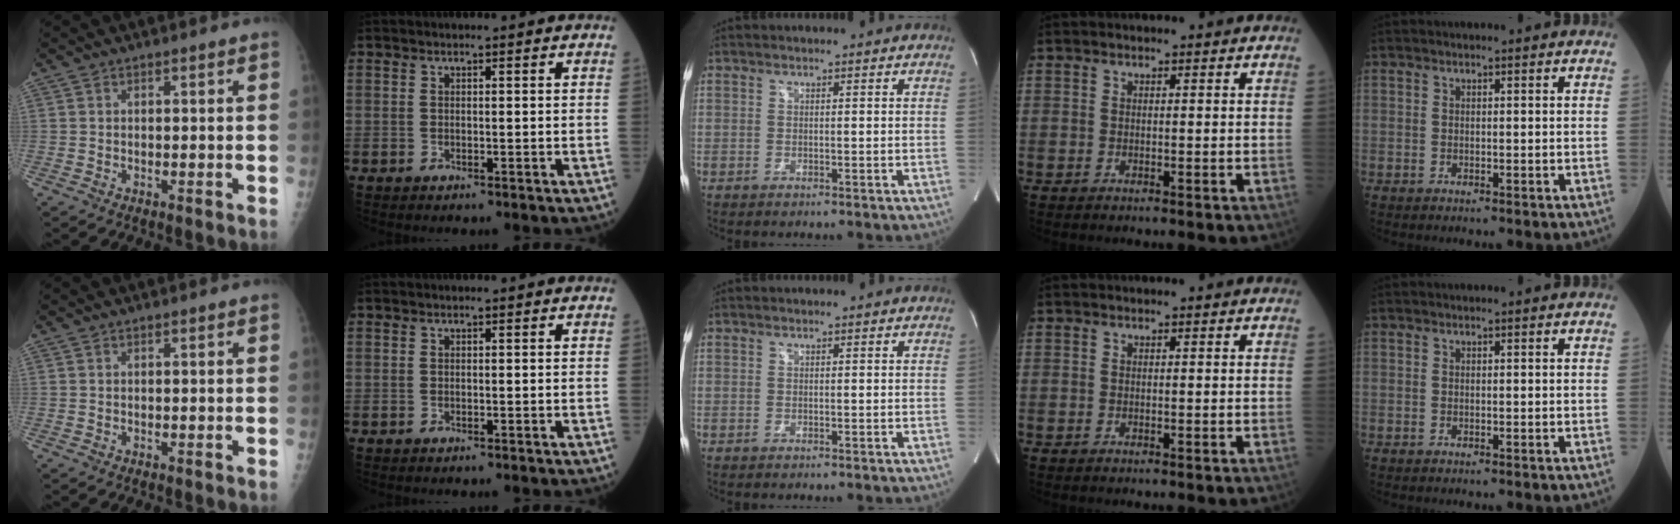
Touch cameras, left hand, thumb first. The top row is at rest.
{}